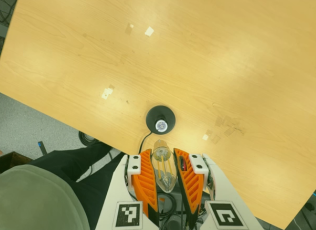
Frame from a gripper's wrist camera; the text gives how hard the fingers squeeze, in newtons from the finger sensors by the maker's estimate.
{"total": 20.3, "left": 22.4, "right": 18.2}